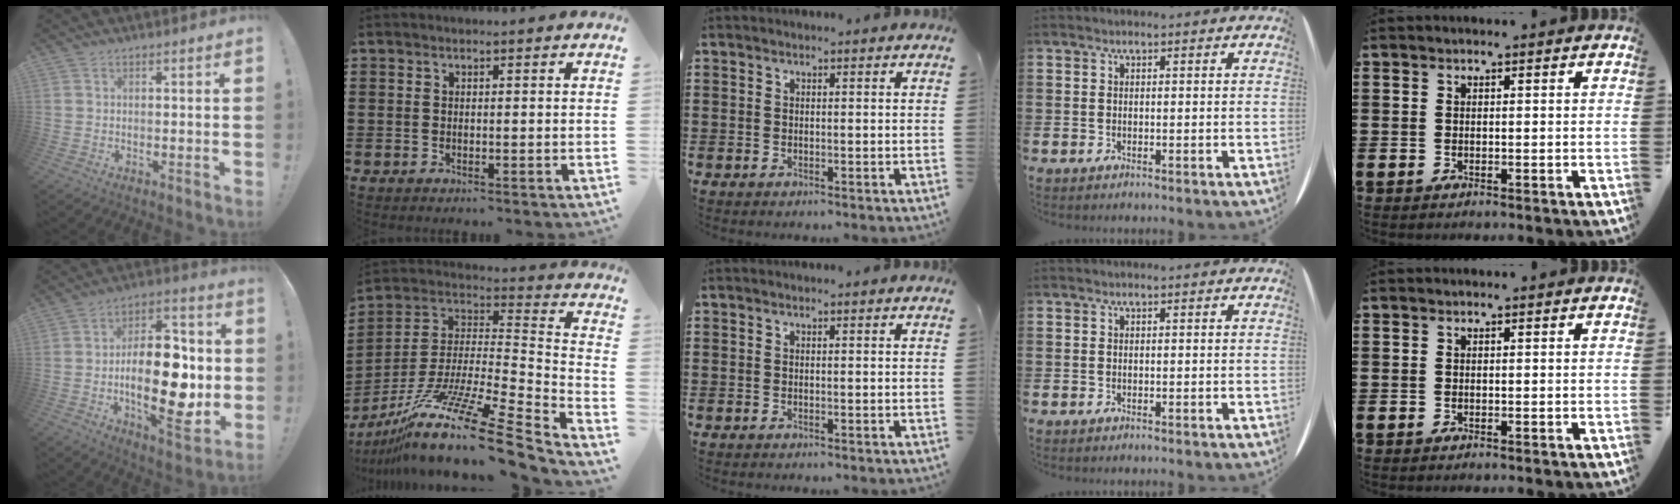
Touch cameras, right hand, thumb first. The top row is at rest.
{"thumb": {"total": 22.4, "force": [-2.1, 10.9, 19.4], "torque": [-0.317, 0.005, -0.033]}, "index": {"total": 15.8, "force": [-11.7, 1.0, 10.6], "torque": [-0.199, 0.018, -0.213]}}